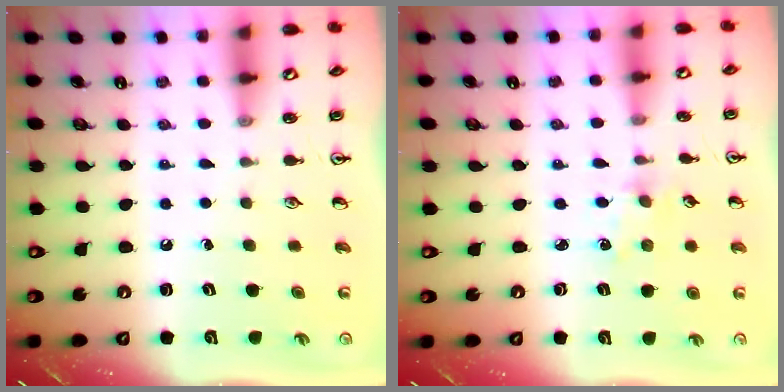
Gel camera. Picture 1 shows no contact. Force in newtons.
{"total": 1.5, "press": 1.5, "slide": 0.3}